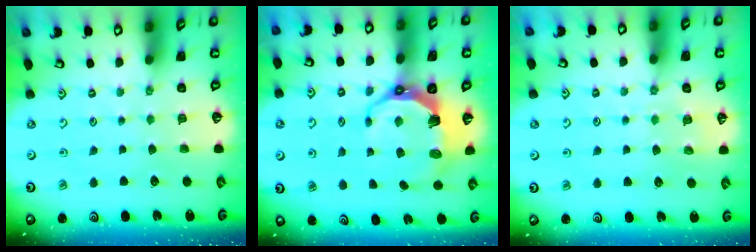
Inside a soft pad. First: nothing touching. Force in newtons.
{"total": 8.9, "press": 7.4, "slide": 4.8}
{"total": 4.8, "press": 4.8, "slide": 0.7}